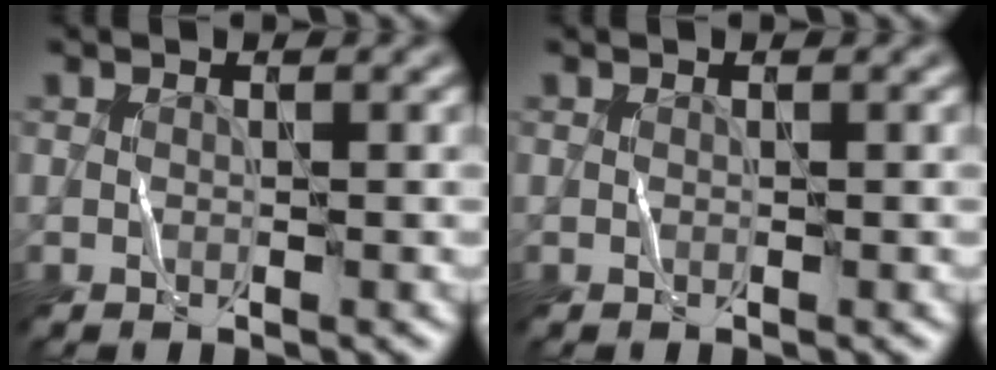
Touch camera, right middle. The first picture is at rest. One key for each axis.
{"total": 0.0}